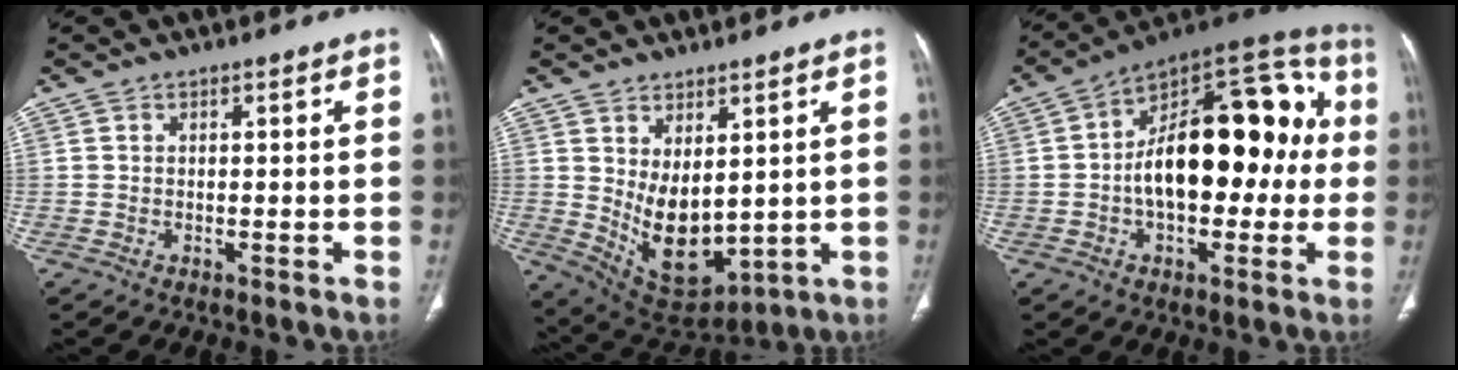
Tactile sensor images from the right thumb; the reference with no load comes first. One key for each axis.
{"total": 11.7, "fx": 1.5, "fy": 6.7, "fz": 9.4, "tx": -0.133, "ty": -0.028, "tz": 0.059}
{"total": 24.4, "fx": 0.3, "fy": 13.2, "fz": 20.5, "tx": -0.277, "ty": 0.051, "tz": -0.005}